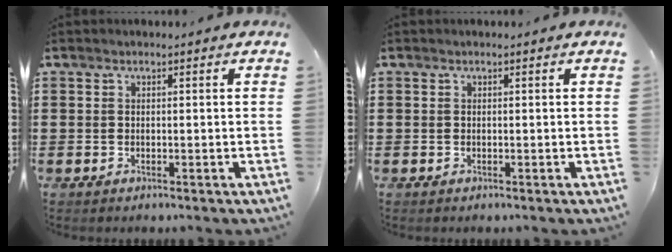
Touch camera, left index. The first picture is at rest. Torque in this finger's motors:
{"motor_torque": [0.00, 0.00, 0.00, 0.00]}